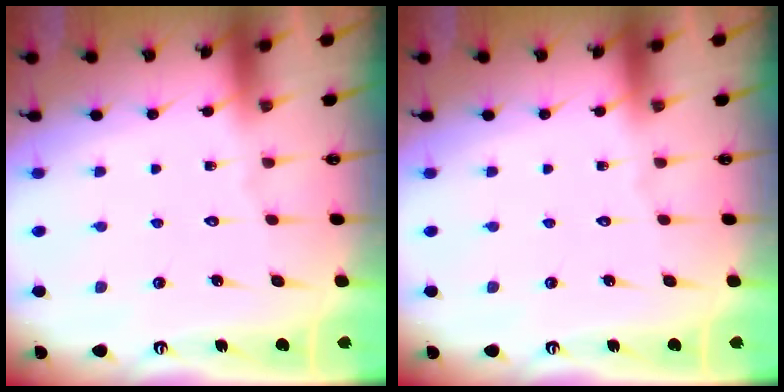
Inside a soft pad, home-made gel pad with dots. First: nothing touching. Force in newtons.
{"total": 0.0}